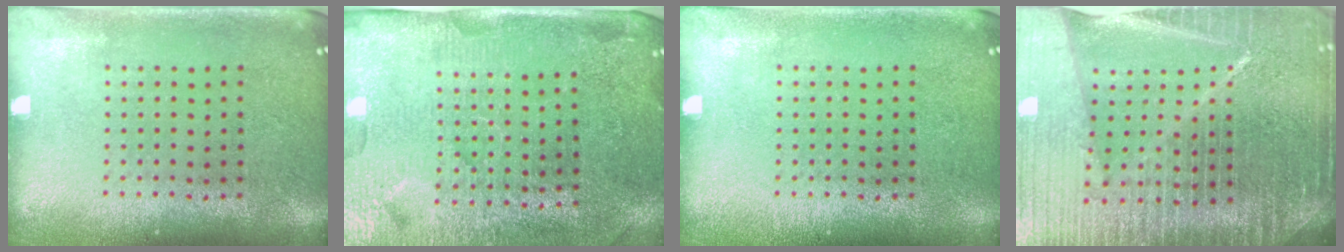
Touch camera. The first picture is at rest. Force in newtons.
{"total": 4.4, "press": 4.1, "slide": 1.7}
{"total": 0.0}
{"total": 7.1, "press": 6.1, "slide": 3.7}